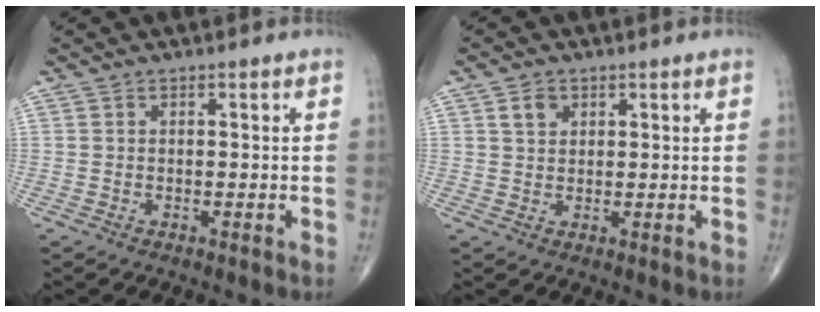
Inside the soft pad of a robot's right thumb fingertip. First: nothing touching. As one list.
[{"total": 2.9, "force": [1.4, 2.1, 1.4], "torque": [-0.017, -0.003, 0.024]}]